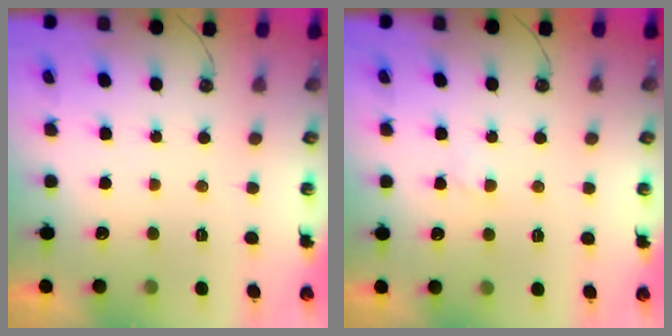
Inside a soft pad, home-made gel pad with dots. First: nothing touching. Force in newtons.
{"total": 2.9, "press": 2.8, "slide": 0.4}